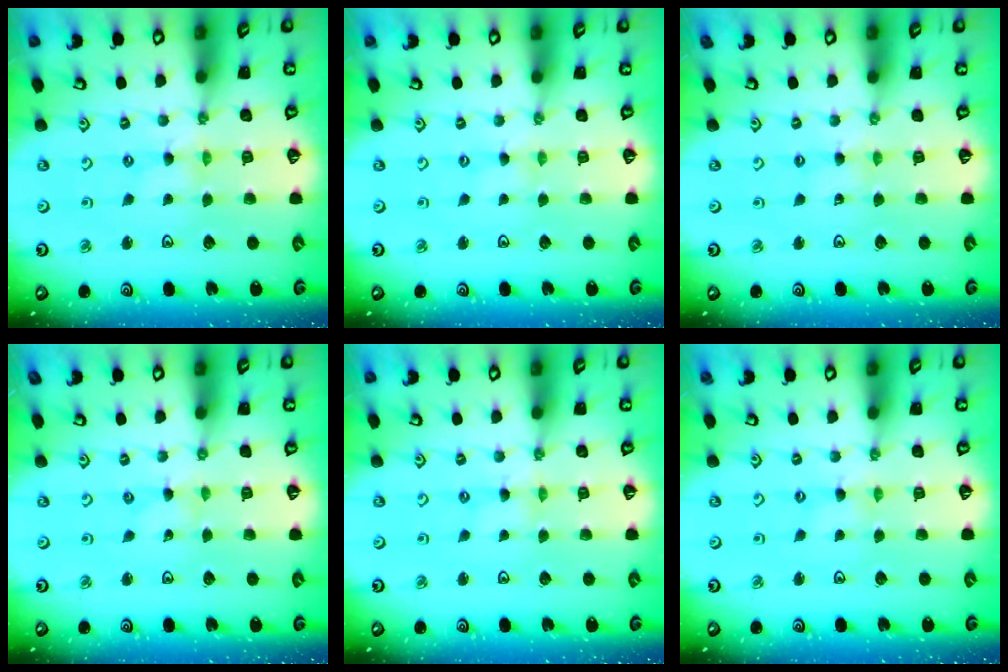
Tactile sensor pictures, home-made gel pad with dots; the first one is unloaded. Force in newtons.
{"total": 0.0}
{"total": 1.4, "press": 1.3, "slide": 0.2}
{"total": 0.0}
{"total": 0.0}
{"total": 0.0}